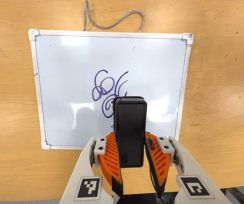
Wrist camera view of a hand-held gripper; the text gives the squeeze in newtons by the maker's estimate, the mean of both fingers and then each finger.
{"total": 6.0, "left": 4.8, "right": 7.2}